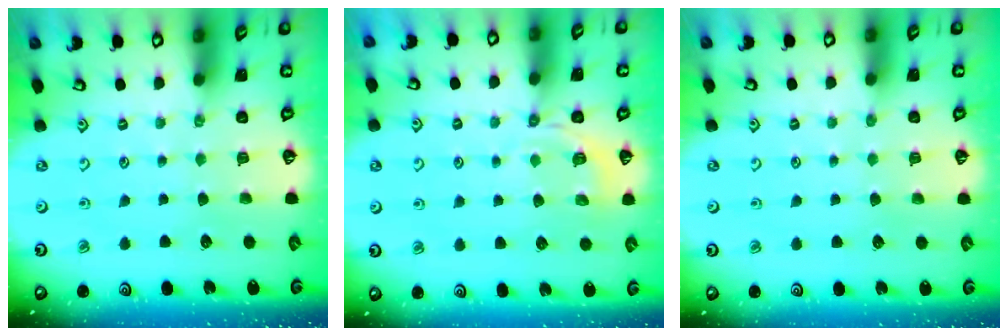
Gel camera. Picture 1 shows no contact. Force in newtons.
{"total": 5.0, "press": 4.5, "slide": 2.3}
{"total": 0.9, "press": 0.9, "slide": 0.1}